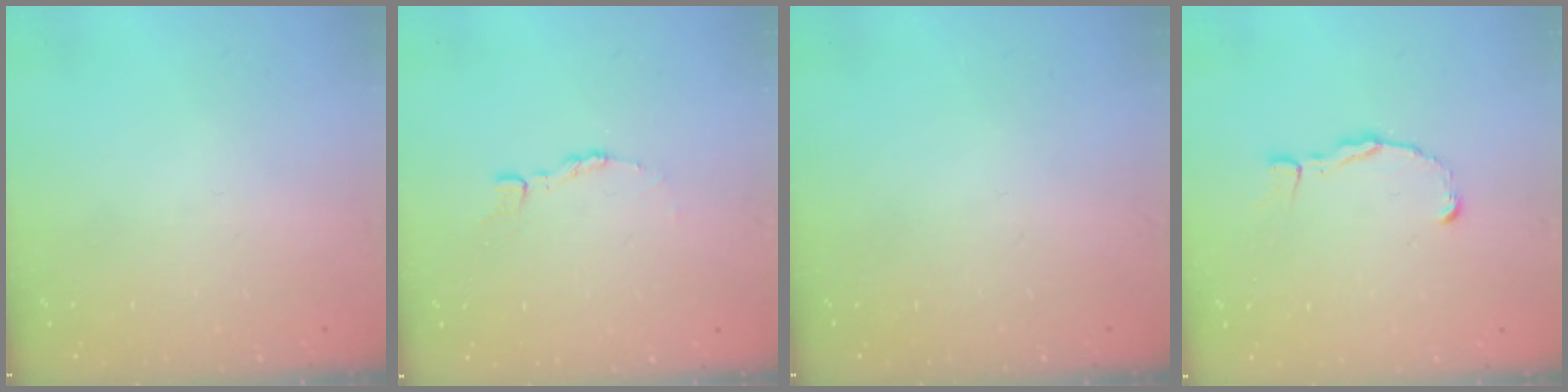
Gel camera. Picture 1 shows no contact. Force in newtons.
{"total": 2.9, "press": 2.9, "slide": 0.2}
{"total": 0.0}
{"total": 2.4, "press": 2.4, "slide": 0.2}